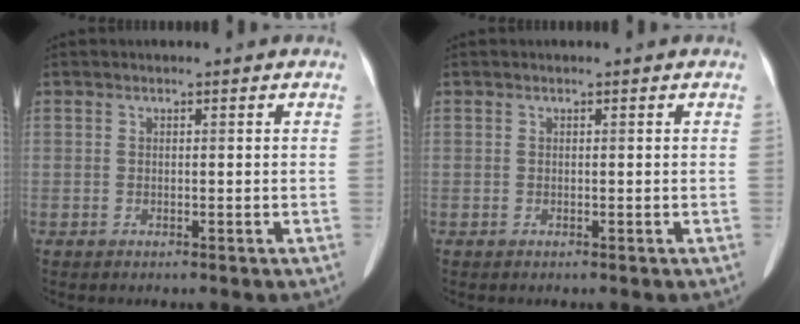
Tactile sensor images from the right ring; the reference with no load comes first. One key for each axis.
{"total": 0.0}